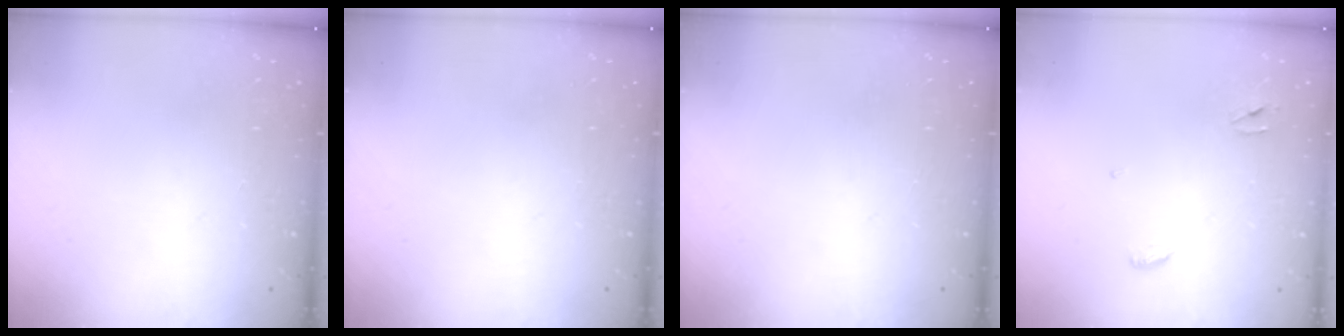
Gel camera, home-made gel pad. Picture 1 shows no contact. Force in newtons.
{"total": 0.0}
{"total": 0.0}
{"total": 3.3, "press": 3.3, "slide": 0.3}